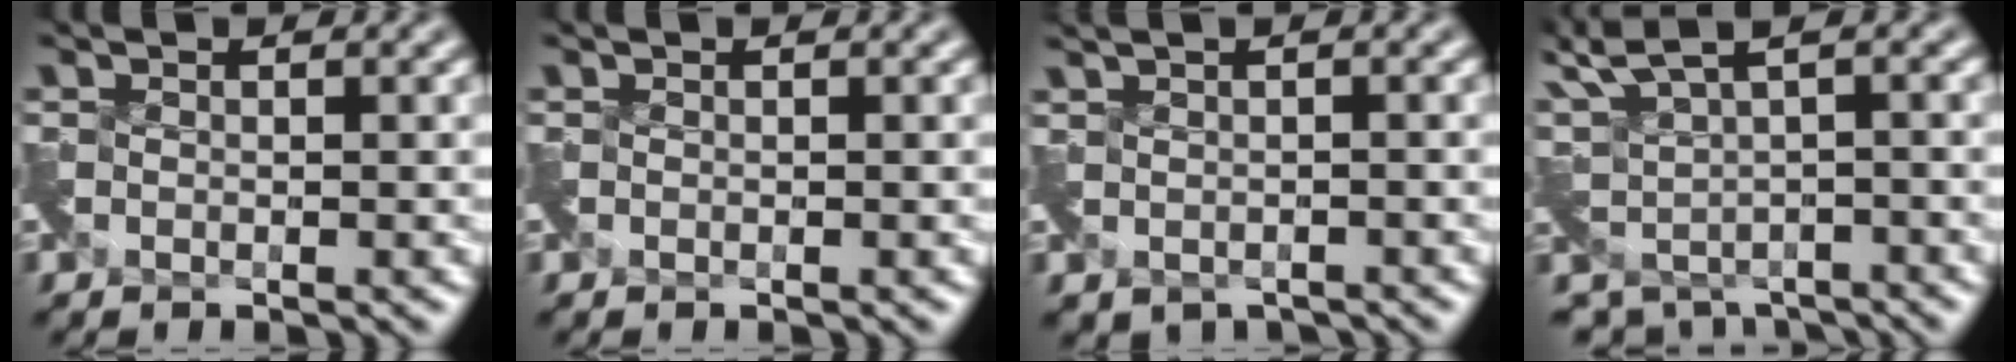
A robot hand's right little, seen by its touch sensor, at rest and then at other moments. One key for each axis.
{"total": 0.0}
{"total": 2.9, "fx": -0.3, "fy": 1.8, "fz": 2.2, "tx": -0.045, "ty": -0.019, "tz": -0.001}
{"total": 4.5, "fx": 1.5, "fy": 2.5, "fz": 3.3, "tx": -0.088, "ty": -0.028, "tz": 0.048}